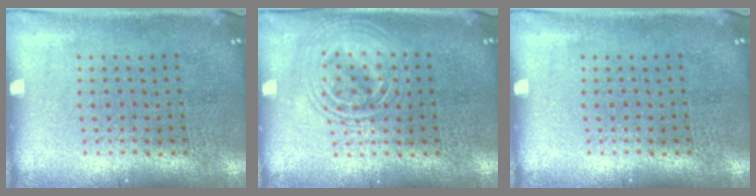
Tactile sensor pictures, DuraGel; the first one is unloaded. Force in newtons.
{"total": 1.7, "press": 1.7, "slide": 0.3}
{"total": 0.0}